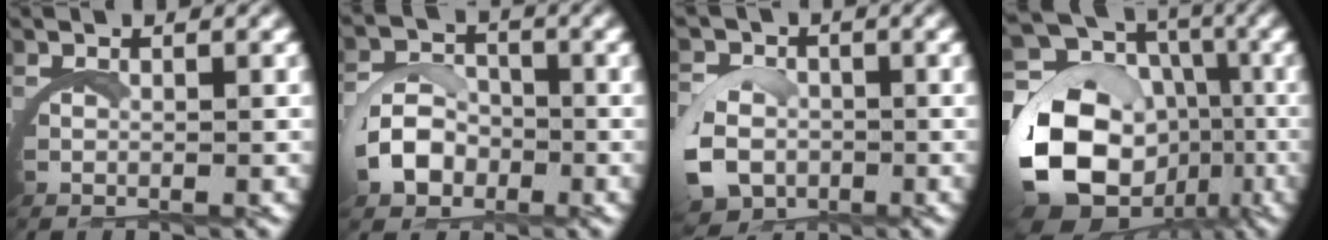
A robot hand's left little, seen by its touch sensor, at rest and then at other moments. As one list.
[{"total": 3.4, "force": [-0.8, 2.8, 1.7], "torque": [-0.026, 0.002, -0.023]}, {"total": 4.9, "force": [-1.6, 4.1, 2.0], "torque": [-0.040, -0.023, -0.028]}, {"total": 13.2, "force": [-1.9, 10.5, 7.8], "torque": [-0.153, -0.048, -0.025]}]